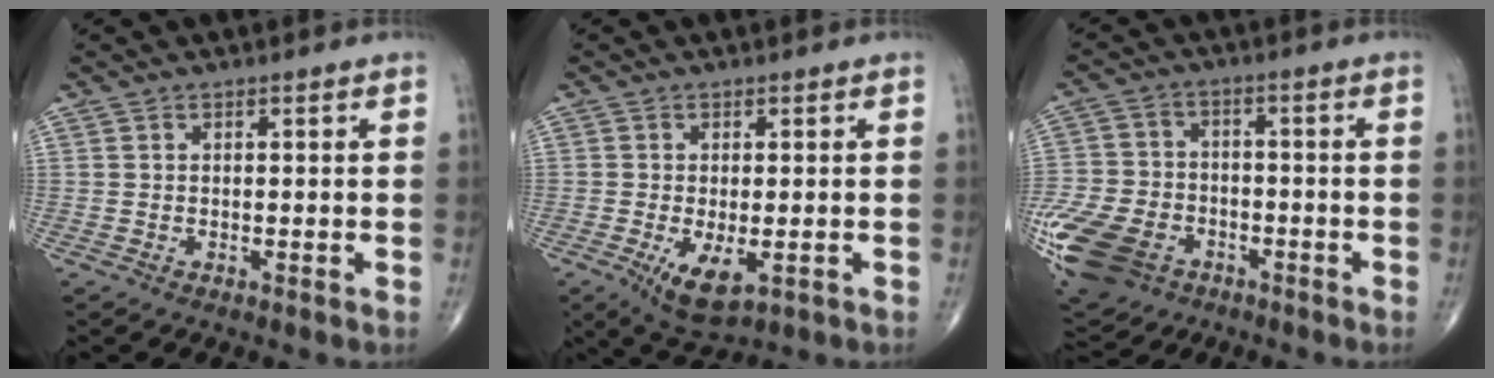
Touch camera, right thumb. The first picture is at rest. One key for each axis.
{"total": 6.7, "fx": -2.1, "fy": 3.0, "fz": 5.6, "tx": -0.098, "ty": -0.017, "tz": -0.025}
{"total": 20.1, "fx": -9.2, "fy": 14.0, "fz": 11.1, "tx": -0.274, "ty": 0.007, "tz": -0.159}